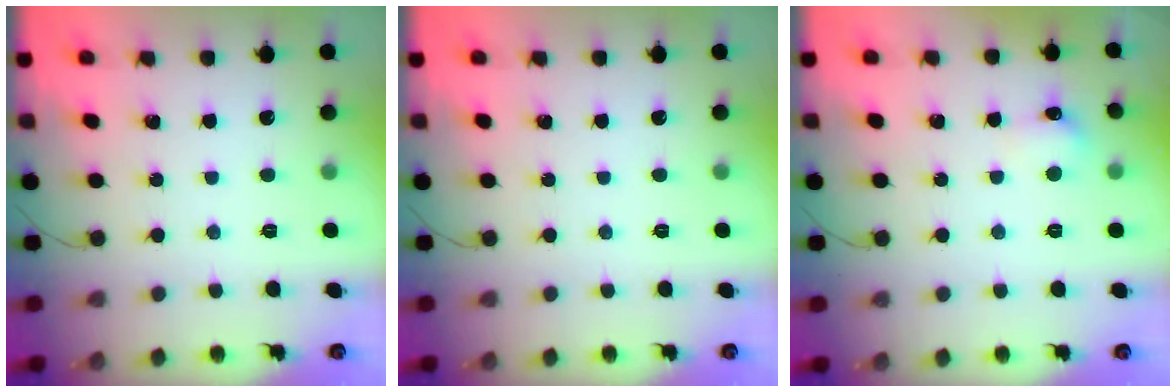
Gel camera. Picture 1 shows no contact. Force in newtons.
{"total": 0.0}
{"total": 7.0, "press": 6.8, "slide": 1.6}